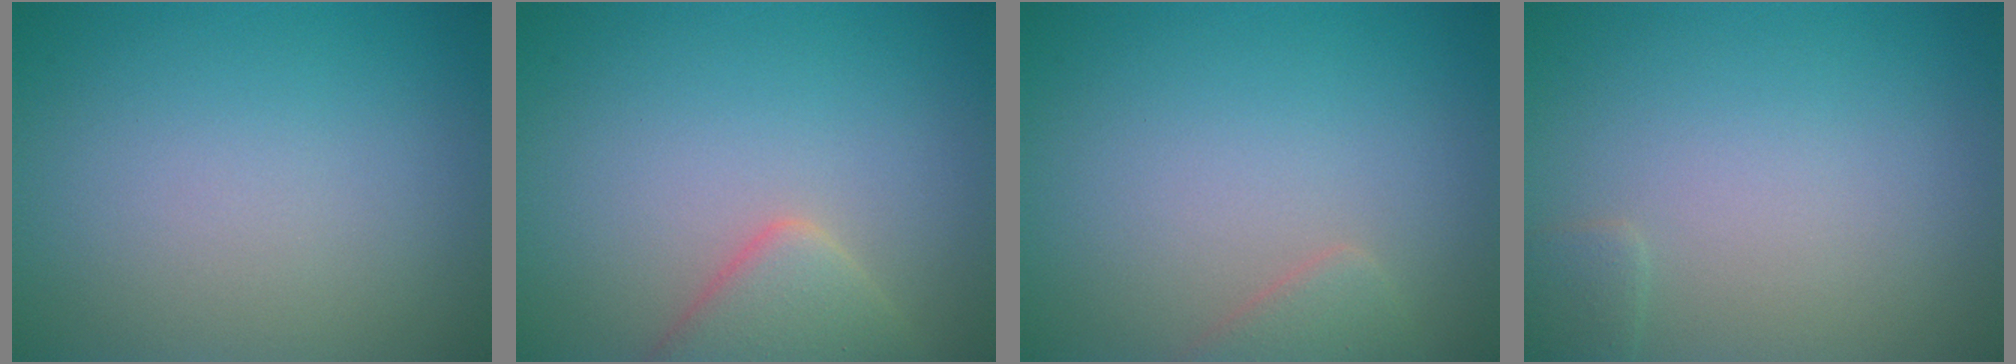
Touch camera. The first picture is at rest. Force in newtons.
{"total": 3.5, "press": 3.5, "slide": 0.1}
{"total": 1.8, "press": 1.8, "slide": 0.1}
{"total": 0.8, "press": 0.8, "slide": 0.0}